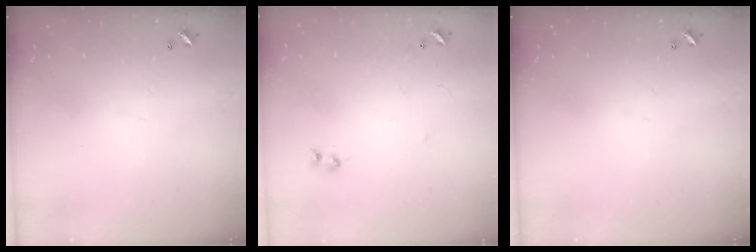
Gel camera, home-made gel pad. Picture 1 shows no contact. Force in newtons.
{"total": 7.2, "press": 7.1, "slide": 0.7}
{"total": 0.0}